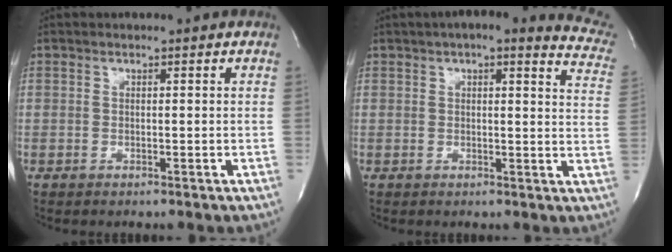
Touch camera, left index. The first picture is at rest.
{"total": 15.9, "force": [13.4, 3.5, 7.8], "torque": [-0.083, -0.012, 0.130]}